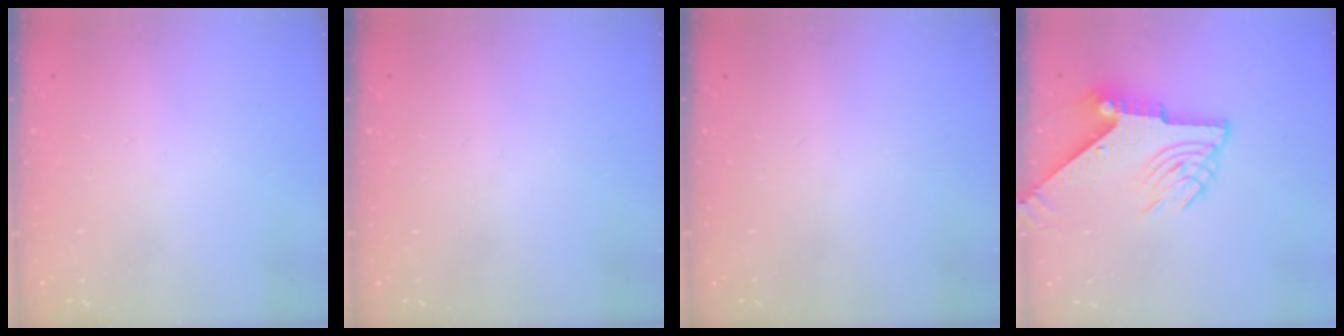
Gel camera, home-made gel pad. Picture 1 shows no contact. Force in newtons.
{"total": 0.0}
{"total": 0.0}
{"total": 9.8, "press": 9.7, "slide": 0.7}